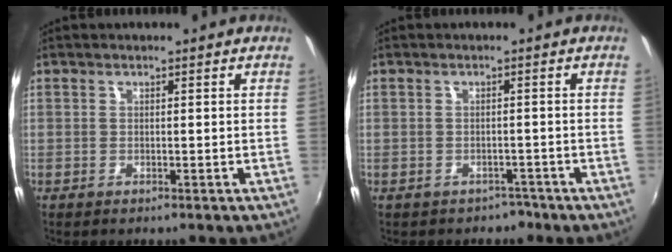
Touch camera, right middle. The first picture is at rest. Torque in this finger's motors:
{"motor_torque": [-0.07, 0.03, -0.01, 0.00]}